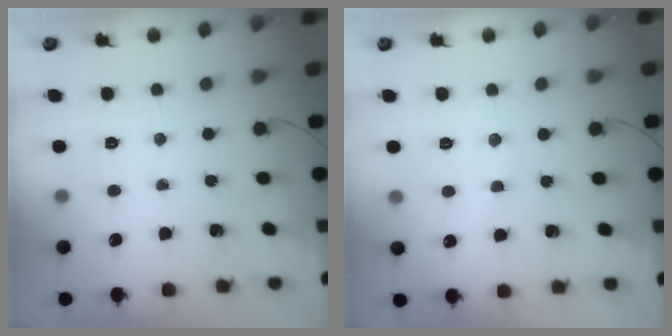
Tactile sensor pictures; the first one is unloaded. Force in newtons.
{"total": 3.5, "press": 3.3, "slide": 1.1}